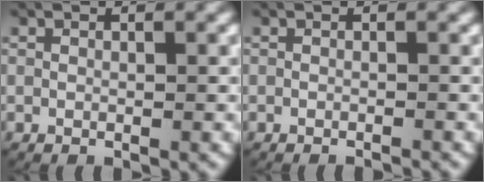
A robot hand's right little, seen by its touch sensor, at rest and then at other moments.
{"total": 1.2, "force": [-1.2, 0.1, 0.2], "torque": [-0.003, 0.000, -0.019]}